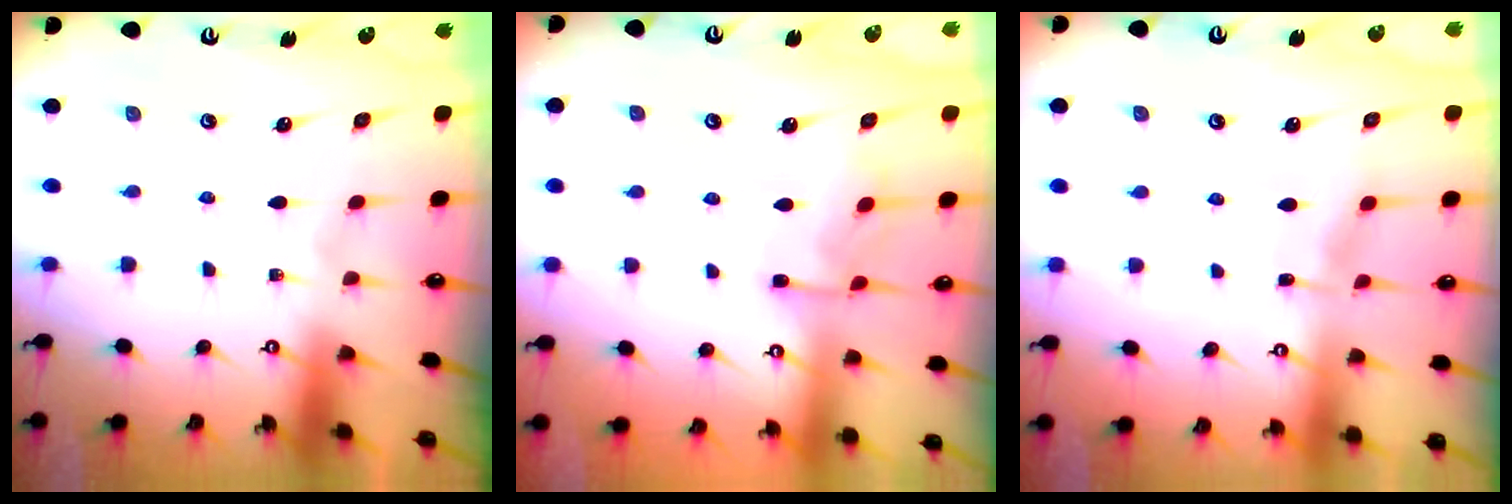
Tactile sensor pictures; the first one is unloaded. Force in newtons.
{"total": 7.6, "press": 7.6, "slide": 0.6}
{"total": 4.5, "press": 4.5, "slide": 0.6}